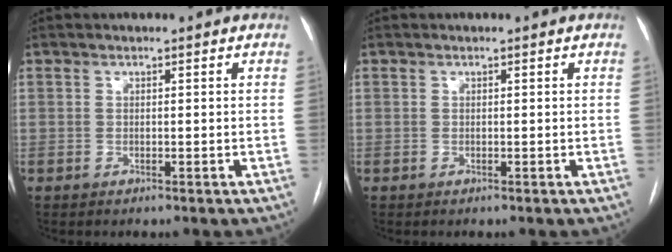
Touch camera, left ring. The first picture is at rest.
{"total": 0.0}